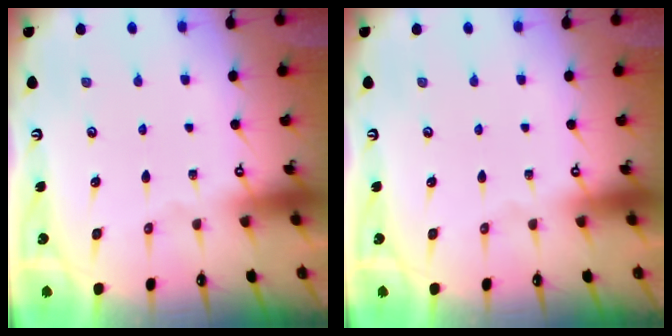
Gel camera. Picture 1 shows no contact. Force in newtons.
{"total": 0.0}